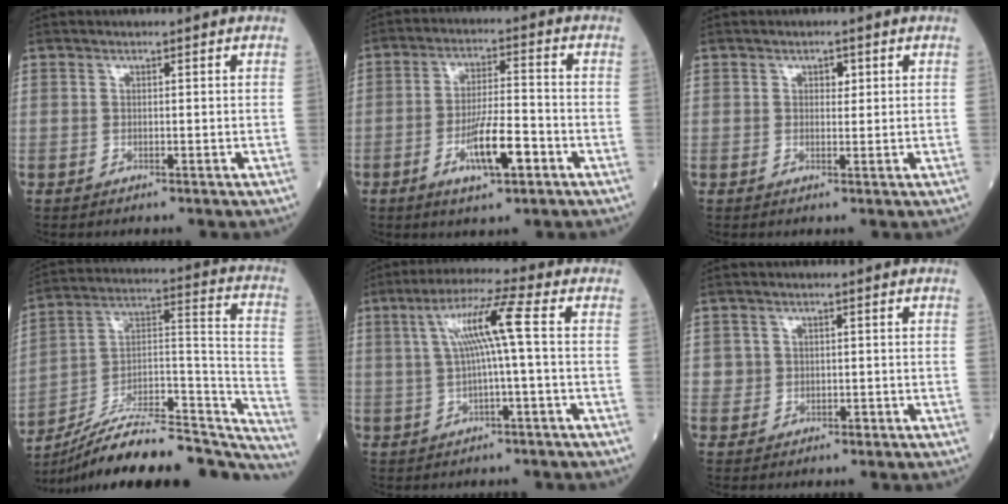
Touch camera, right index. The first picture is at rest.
{"total": 8.7, "force": [-3.8, 1.7, 7.7], "torque": [-0.145, -0.003, -0.062]}
{"total": 1.5, "force": [0.6, 0.9, 1.0], "torque": [-0.011, 0.000, 0.007]}
{"total": 29.4, "force": [-25.2, 6.9, 13.3], "torque": [-0.159, 0.027, -0.375]}
{"total": 7.9, "force": [0.9, -0.7, 7.8], "torque": [-0.144, 0.020, 0.020]}
{"total": 1.9, "force": [0.1, 1.8, 0.3], "torque": [-0.005, 0.002, 0.004]}